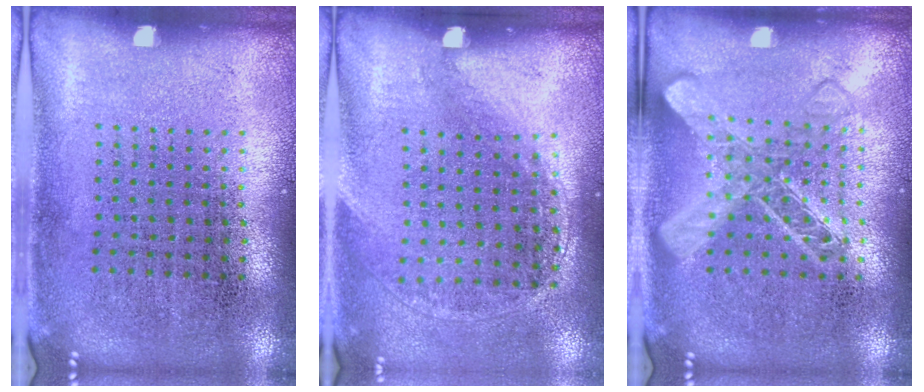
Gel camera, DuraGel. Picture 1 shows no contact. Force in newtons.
{"total": 1.4, "press": 0.9, "slide": 1.0}
{"total": 1.6, "press": 1.6, "slide": 0.4}